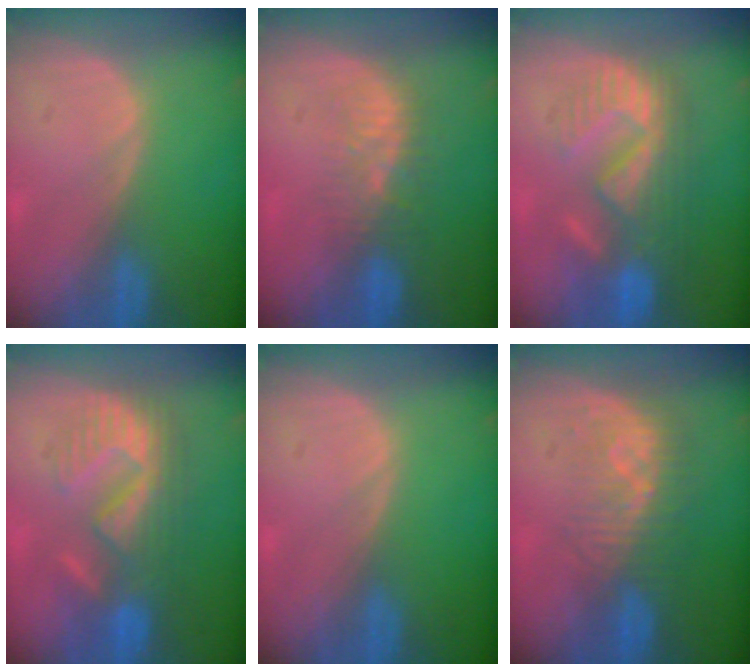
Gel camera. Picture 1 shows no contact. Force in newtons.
{"total": 5.3, "press": 4.8, "slide": 2.2}
{"total": 9.9, "press": 9.3, "slide": 3.2}
{"total": 8.8, "press": 8.7, "slide": 1.4}
{"total": 0.0}
{"total": 8.2, "press": 7.4, "slide": 3.6}